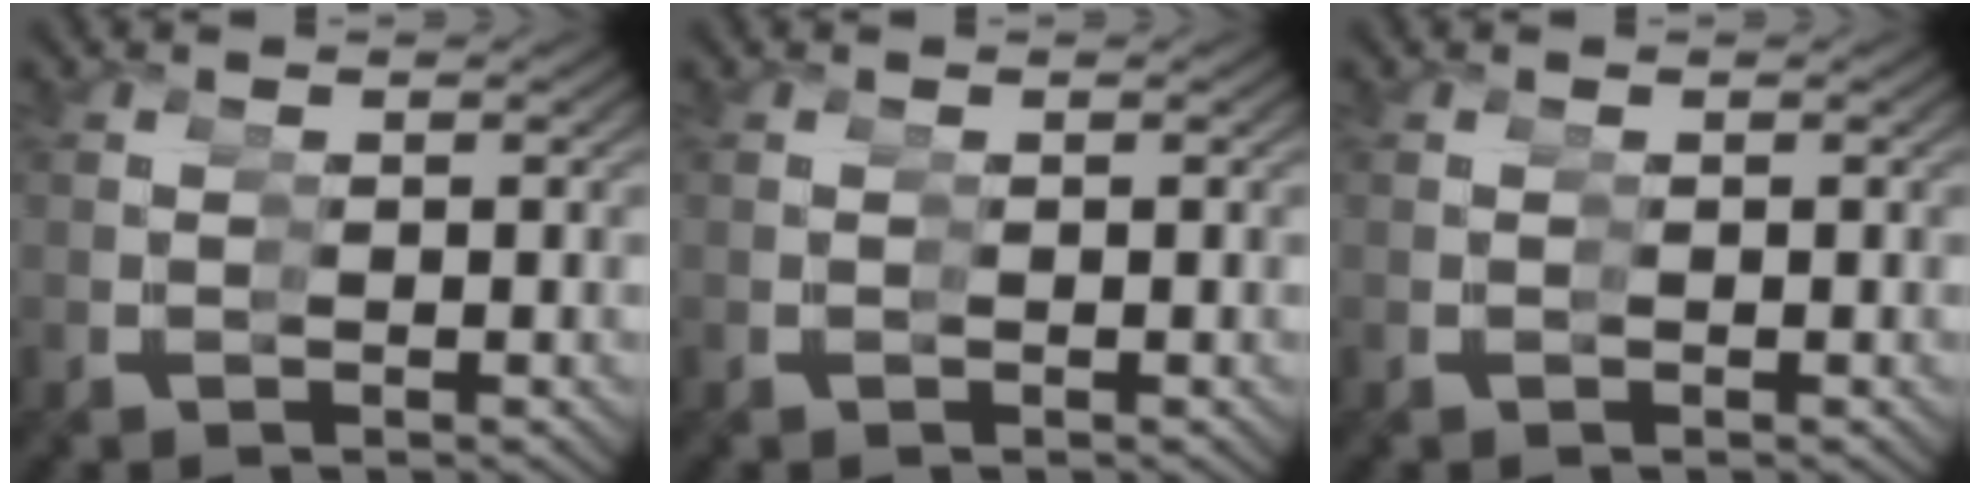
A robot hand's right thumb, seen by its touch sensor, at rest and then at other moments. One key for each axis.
{"total": 0.0}
{"total": 0.0}